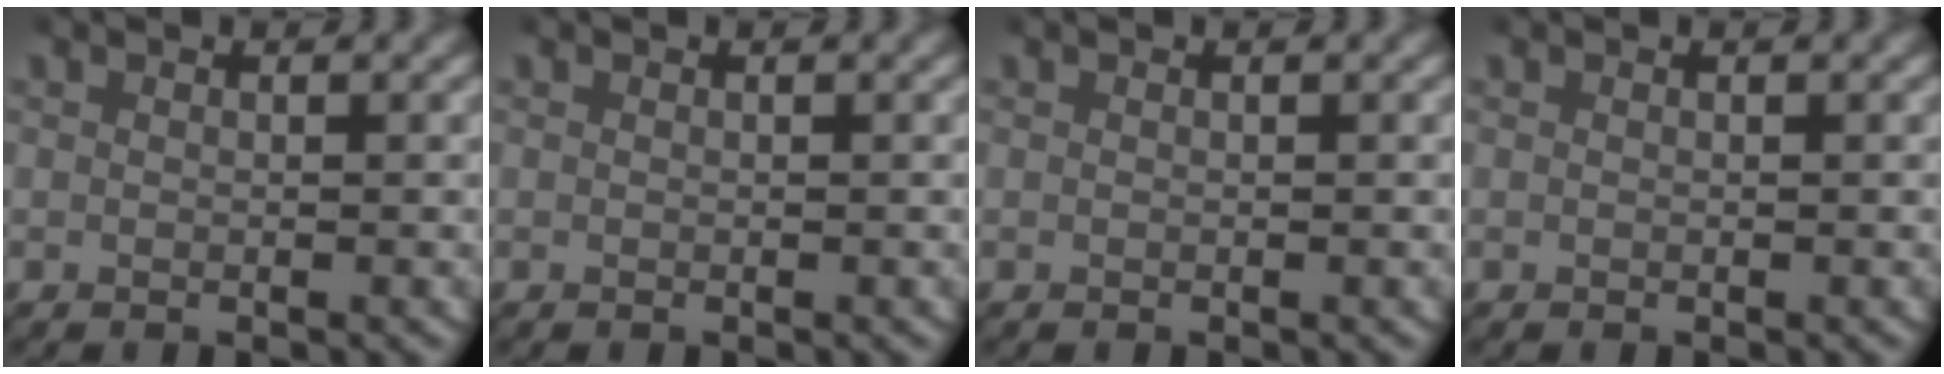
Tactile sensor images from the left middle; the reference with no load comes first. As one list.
[{"total": 0.0}, {"total": 0.0}, {"total": 0.0}]